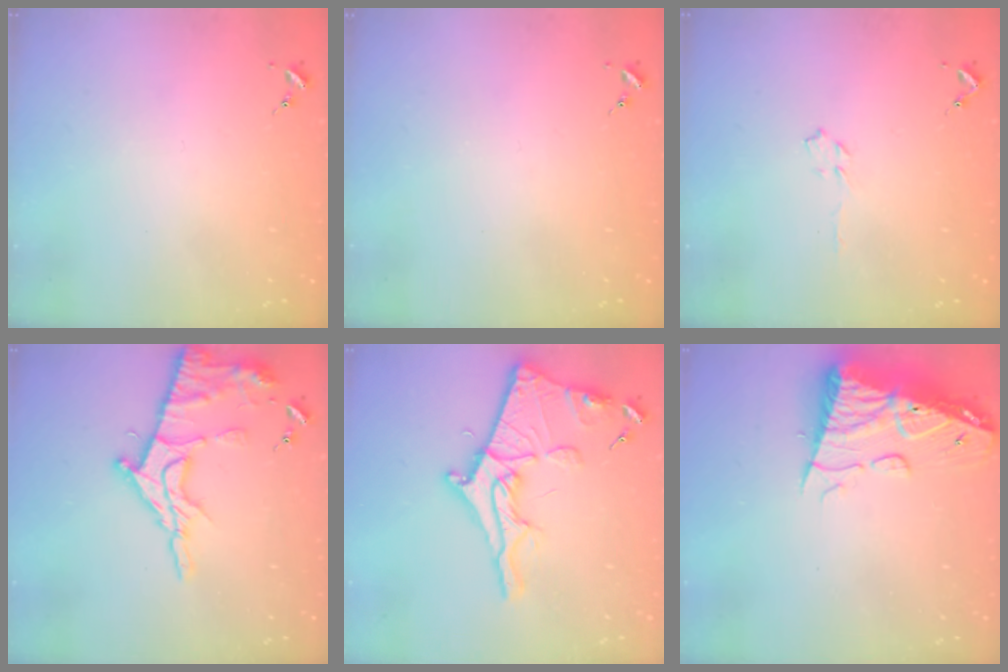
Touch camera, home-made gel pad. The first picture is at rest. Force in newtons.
{"total": 0.0}
{"total": 3.9, "press": 3.9, "slide": 0.4}
{"total": 14.2, "press": 14.2, "slide": 1.1}
{"total": 17.4, "press": 17.4, "slide": 1.3}
{"total": 15.3, "press": 15.2, "slide": 1.3}